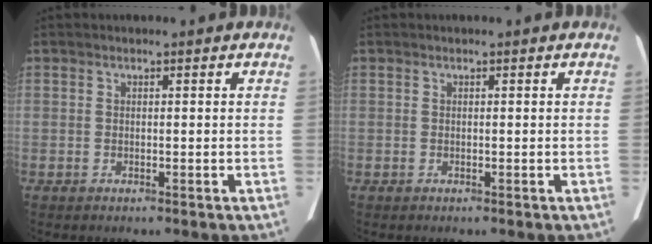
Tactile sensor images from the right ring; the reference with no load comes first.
{"total": 0.0}